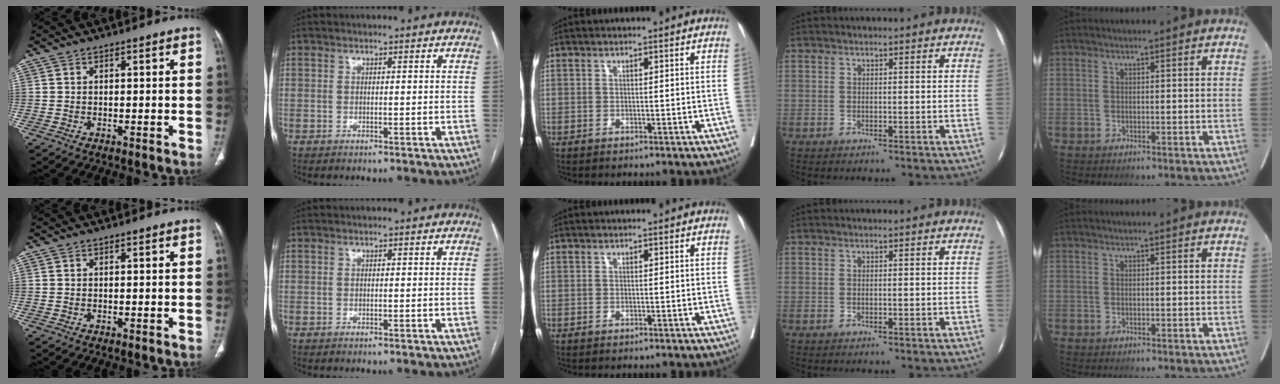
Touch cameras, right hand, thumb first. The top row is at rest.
{}